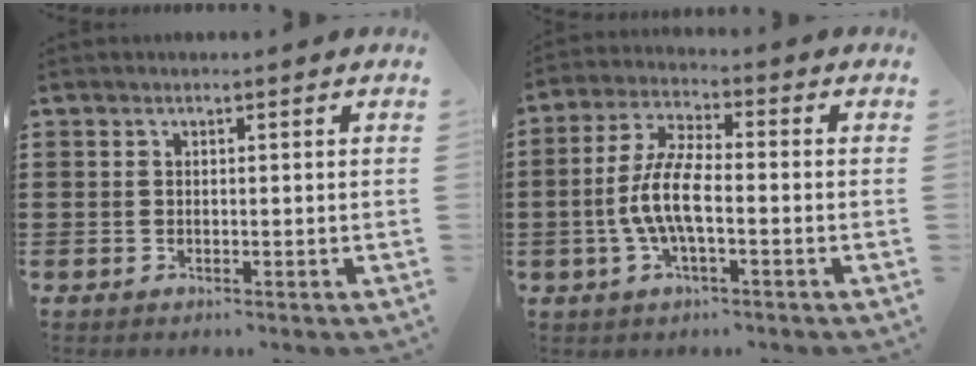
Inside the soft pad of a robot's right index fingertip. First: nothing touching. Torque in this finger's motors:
{"motor_torque": [2.14, 0.00, 0.80, 0.21]}